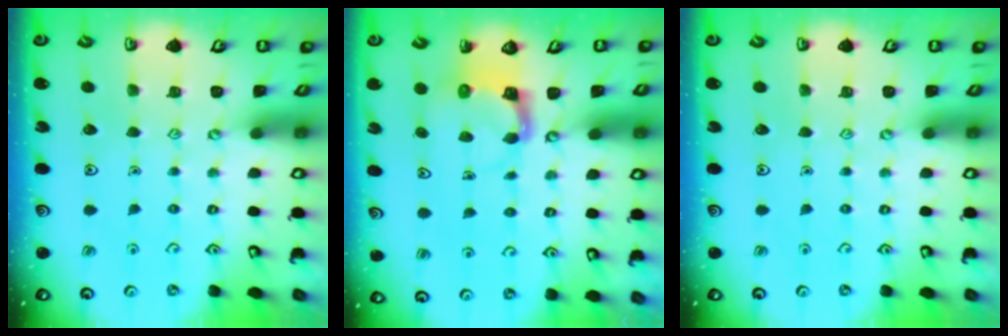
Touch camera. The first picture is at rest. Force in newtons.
{"total": 3.9, "press": 3.9, "slide": 0.2}
{"total": 0.0}